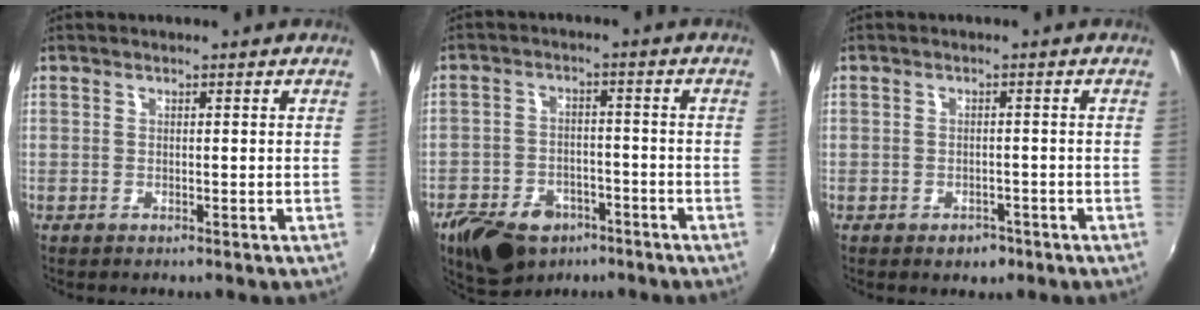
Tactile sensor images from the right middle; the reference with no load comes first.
{"total": 13.9, "force": [-8.8, 8.5, 6.5], "torque": [-0.163, 0.000, -0.134]}
{"total": 2.1, "force": [-1.2, 1.6, 0.7], "torque": [-0.014, -0.001, -0.013]}